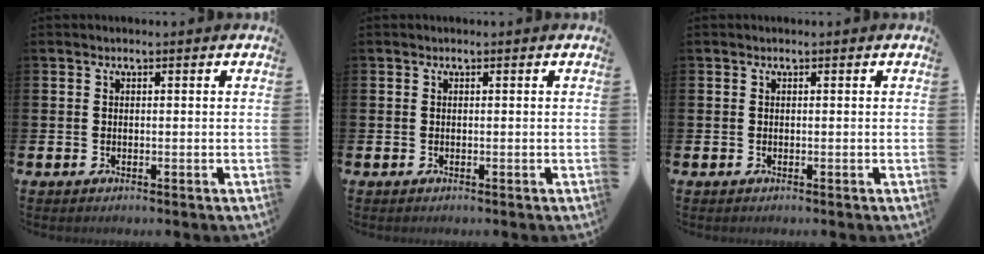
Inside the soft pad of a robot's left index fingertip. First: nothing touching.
{"total": 0.0}
{"total": 0.0}